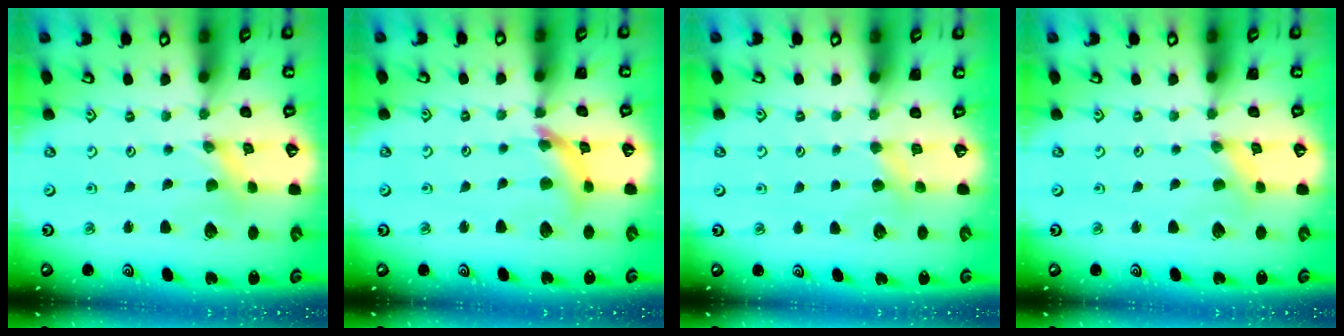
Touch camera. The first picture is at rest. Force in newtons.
{"total": 10.2, "press": 10.1, "slide": 1.3}
{"total": 3.1, "press": 3.0, "slide": 0.6}
{"total": 0.8, "press": 0.8, "slide": 0.3}